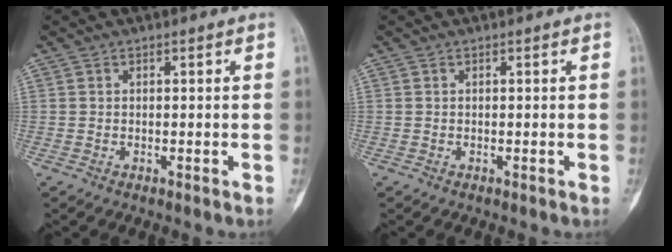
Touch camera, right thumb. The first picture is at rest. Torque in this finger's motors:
{"motor_torque": [0.00, 0.00, 0.03, -0.02, 0.00]}